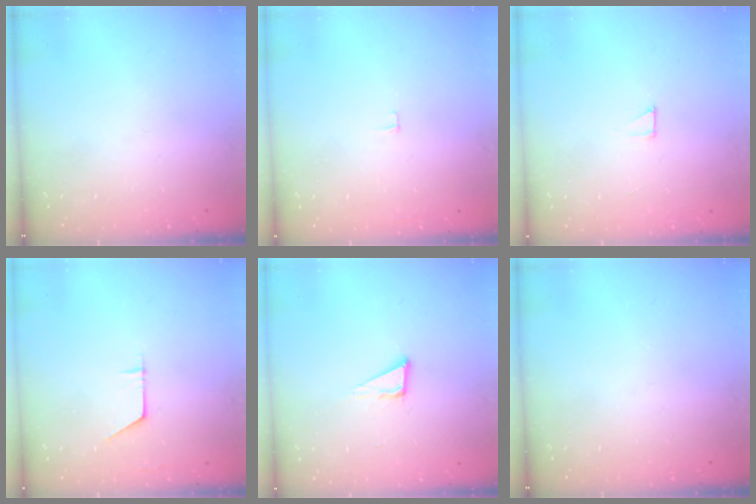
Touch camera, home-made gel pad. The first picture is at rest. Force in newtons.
{"total": 3.9, "press": 3.8, "slide": 0.4}
{"total": 1.9, "press": 1.9, "slide": 0.1}
{"total": 4.8, "press": 4.7, "slide": 0.4}
{"total": 5.9, "press": 5.8, "slide": 1.3}
{"total": 0.0}